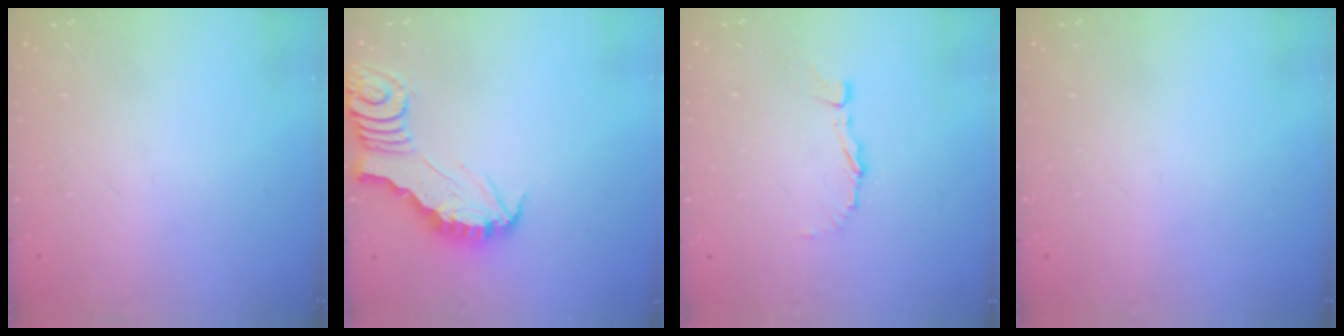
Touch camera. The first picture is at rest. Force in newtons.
{"total": 3.0, "press": 3.0, "slide": 0.3}
{"total": 3.4, "press": 3.4, "slide": 0.3}
{"total": 0.0}